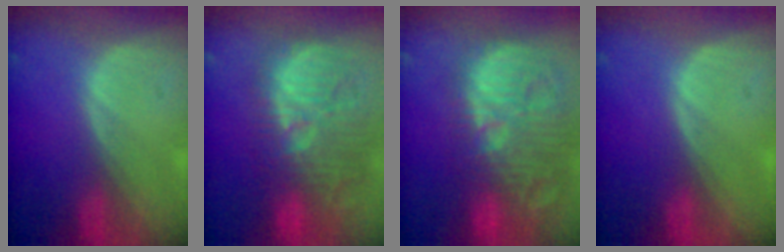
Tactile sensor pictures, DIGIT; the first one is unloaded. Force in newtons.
{"total": 12.8, "press": 12.1, "slide": 4.2}
{"total": 15.2, "press": 13.2, "slide": 7.4}
{"total": 0.0}